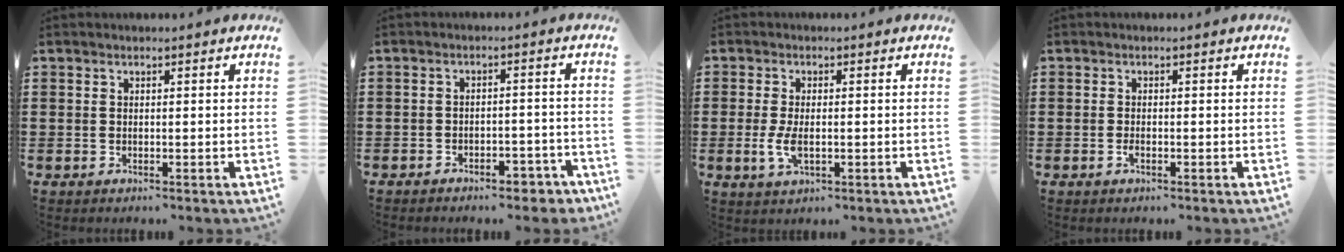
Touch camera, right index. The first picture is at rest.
{"total": 3.4, "force": [-3.2, 0.7, 0.8], "torque": [-0.017, 0.004, -0.065]}
{"total": 3.7, "force": [-0.5, 1.7, 3.2], "torque": [-0.078, -0.006, -0.012]}
{"total": 0.9, "force": [-0.4, 0.3, 0.7], "torque": [-0.023, -0.008, -0.008]}